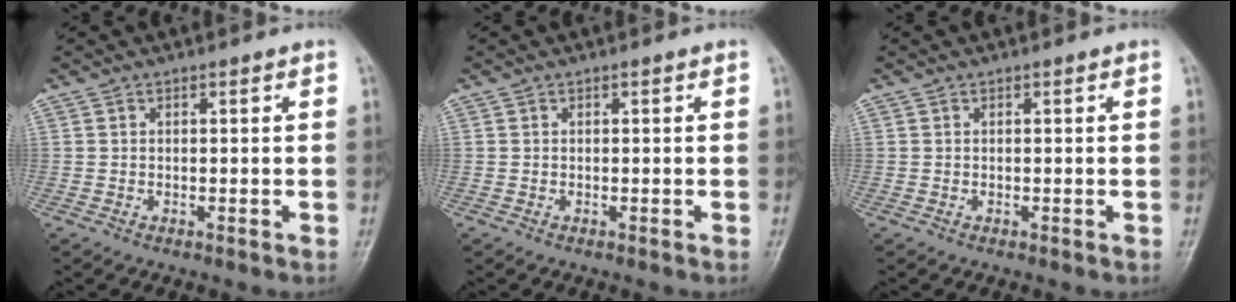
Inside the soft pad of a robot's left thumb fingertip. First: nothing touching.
{"total": 0.0}
{"total": 0.0}